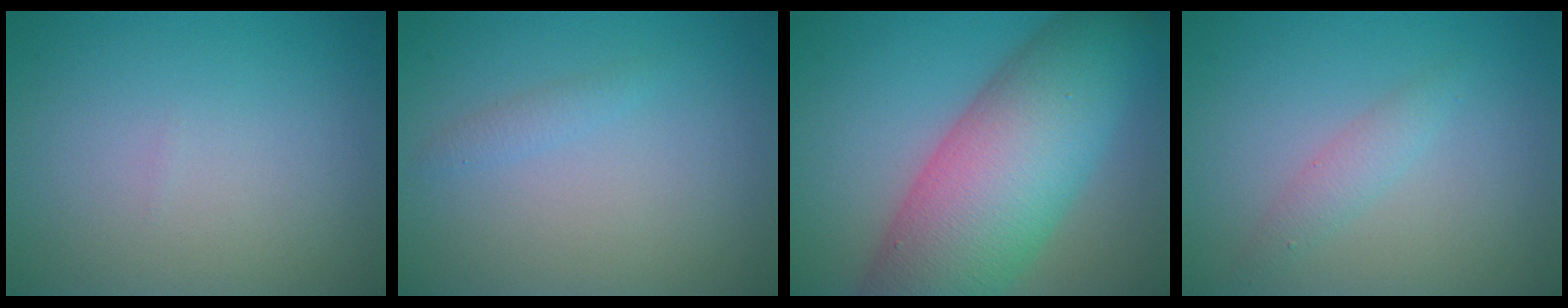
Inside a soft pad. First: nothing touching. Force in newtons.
{"total": 1.0, "press": 1.0, "slide": 0.0}
{"total": 13.6, "press": 13.6, "slide": 0.5}
{"total": 1.6, "press": 1.6, "slide": 0.1}